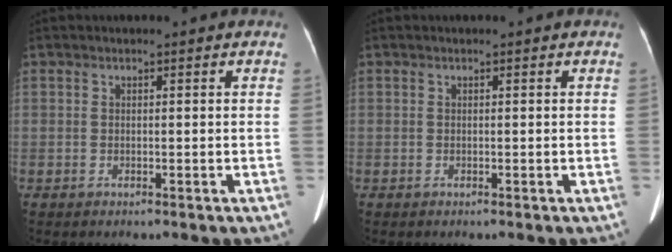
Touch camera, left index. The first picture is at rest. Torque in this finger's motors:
{"motor_torque": [0.02, 0.02, 0.00, 0.00]}